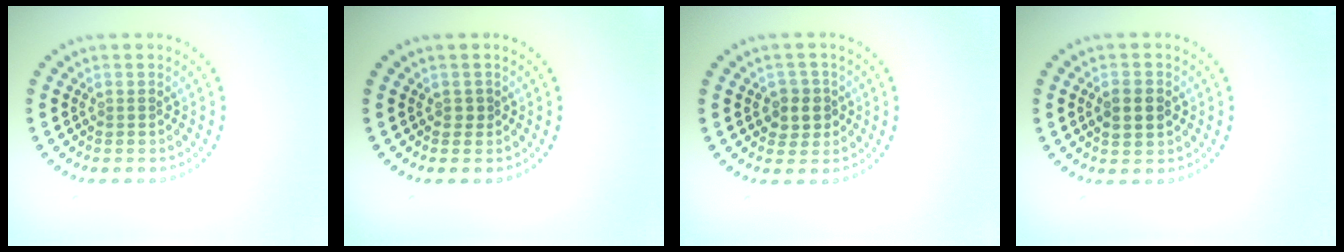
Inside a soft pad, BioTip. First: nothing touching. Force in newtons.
{"total": 0.6, "press": 0.6, "slide": 0.1}
{"total": 2.5, "press": 2.4, "slide": 0.8}
{"total": 2.6, "press": 2.6, "slide": 0.2}